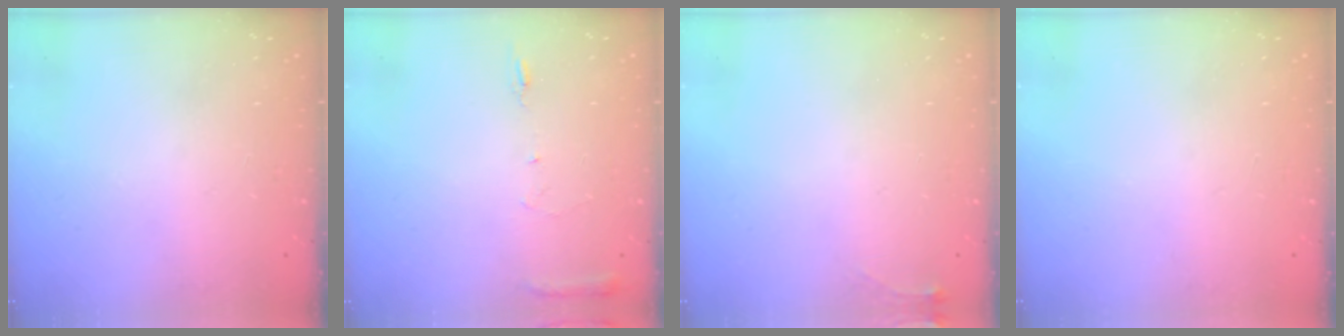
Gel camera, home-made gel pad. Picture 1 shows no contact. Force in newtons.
{"total": 6.9, "press": 6.9, "slide": 0.7}
{"total": 4.0, "press": 3.9, "slide": 0.6}
{"total": 1.0, "press": 0.0, "slide": 1.0}